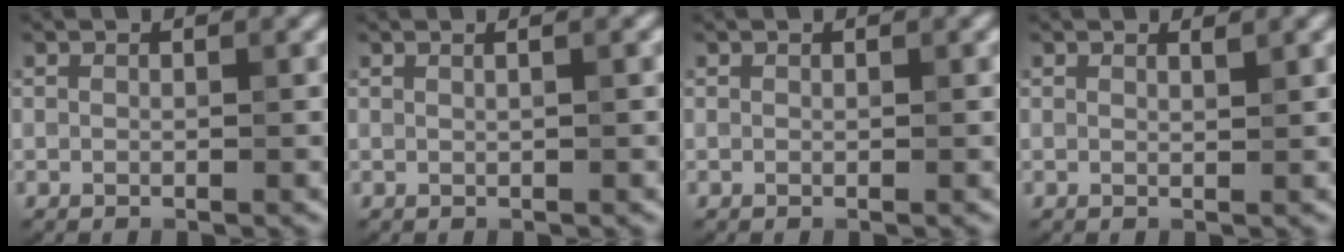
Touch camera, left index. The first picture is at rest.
{"total": 1.5, "force": [0.7, 0.7, 1.1], "torque": [-0.003, -0.003, -0.007]}
{"total": 0.0}
{"total": 0.6, "force": [0.6, 0.0, 0.2], "torque": [0.000, -0.001, 0.010]}